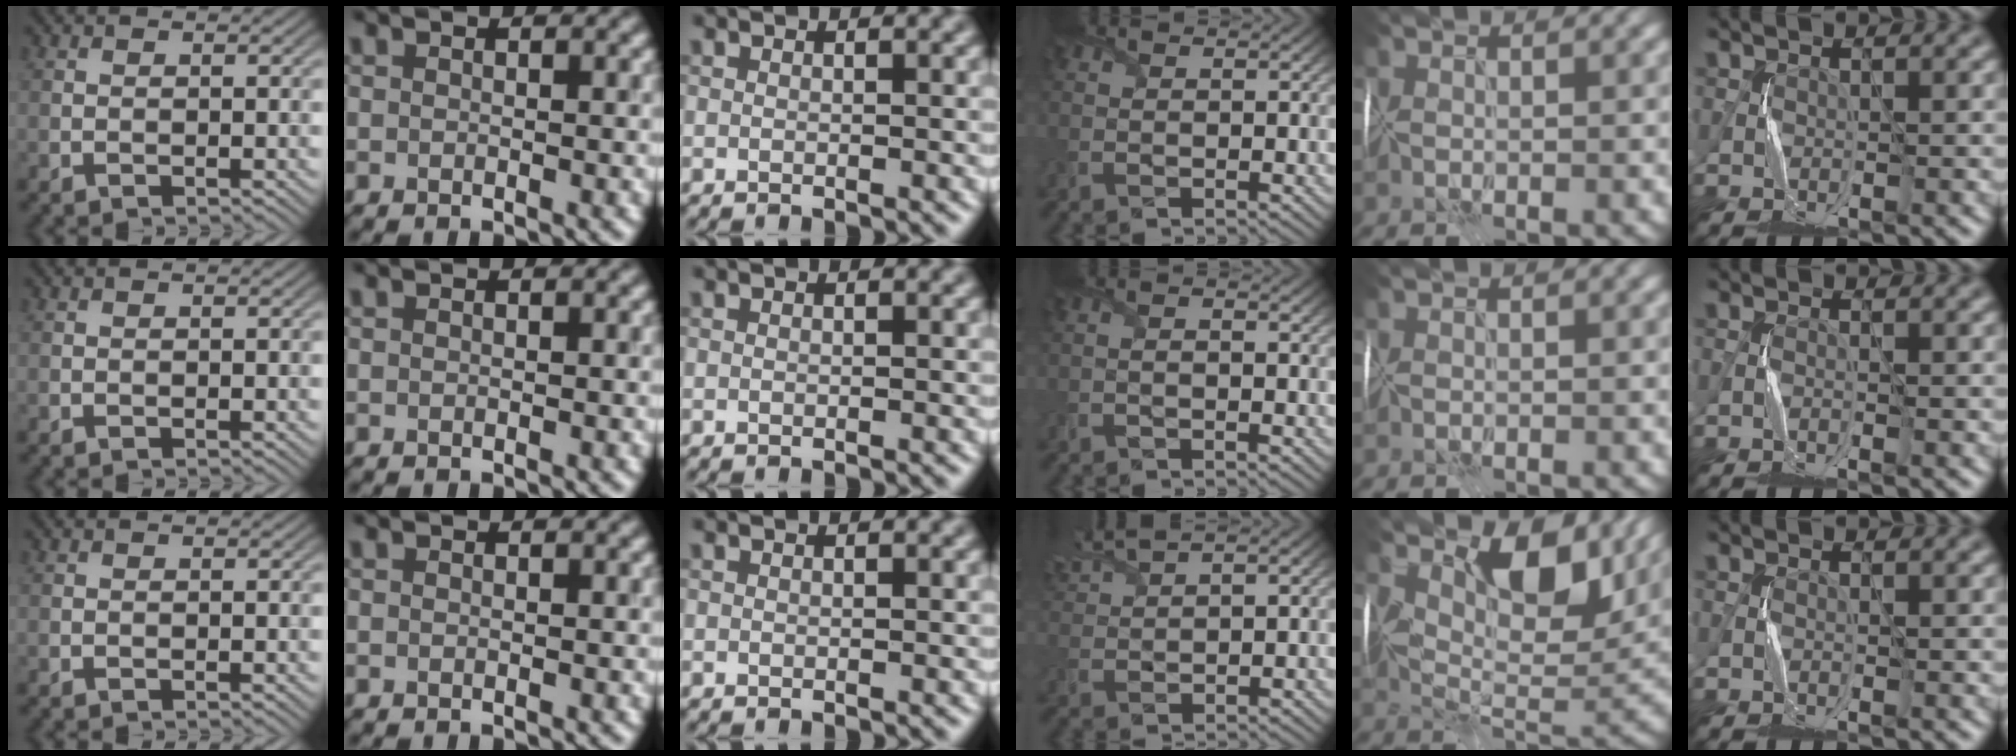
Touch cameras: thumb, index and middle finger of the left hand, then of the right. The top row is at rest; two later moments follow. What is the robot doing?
{"motion": "wrap", "object": "plastic wrap"}